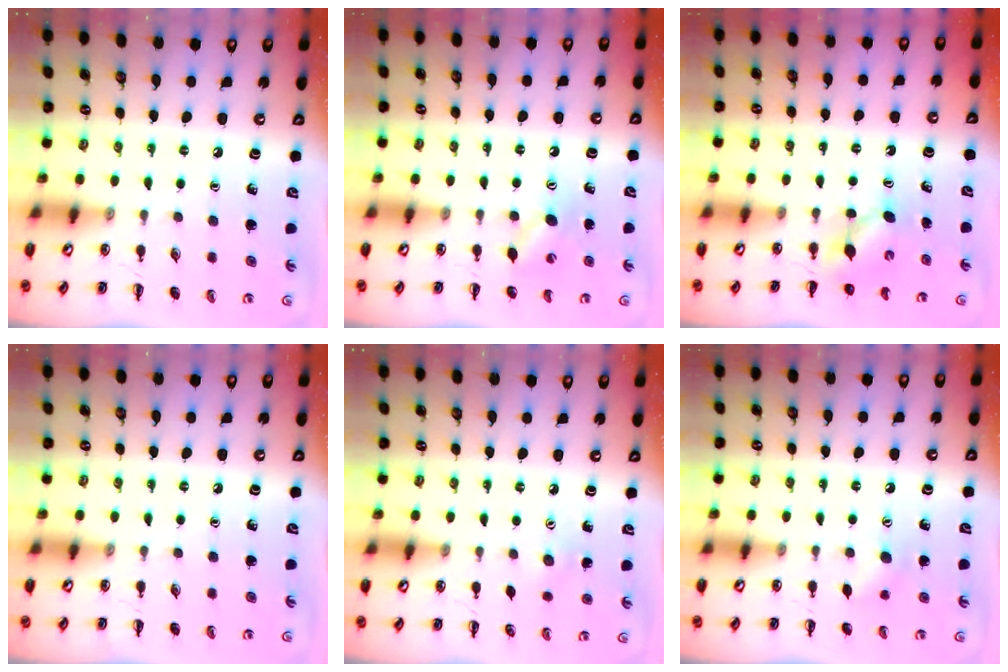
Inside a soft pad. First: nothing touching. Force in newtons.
{"total": 7.8, "press": 7.7, "slide": 1.1}
{"total": 4.1, "press": 3.9, "slide": 1.2}
{"total": 0.0}
{"total": 4.2, "press": 4.1, "slide": 0.9}
{"total": 6.1, "press": 5.9, "slide": 1.3}